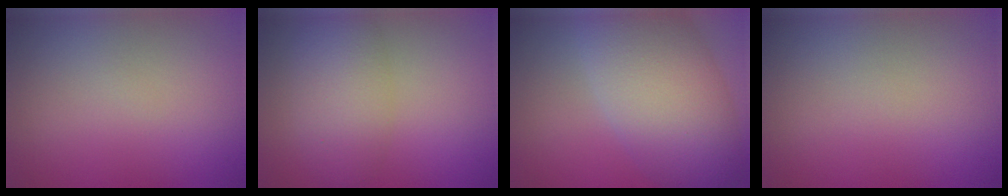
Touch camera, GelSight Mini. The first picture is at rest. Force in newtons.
{"total": 4.4, "press": 4.3, "slide": 0.3}
{"total": 10.1, "press": 10.1, "slide": 0.7}
{"total": 0.0}